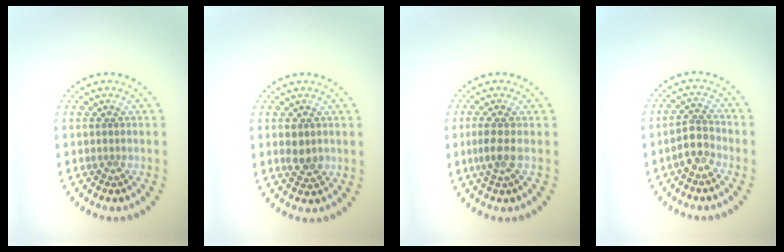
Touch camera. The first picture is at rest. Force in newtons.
{"total": 1.8, "press": 1.8, "slide": 0.3}
{"total": 1.9, "press": 1.6, "slide": 1.0}
{"total": 2.5, "press": 2.2, "slide": 1.1}